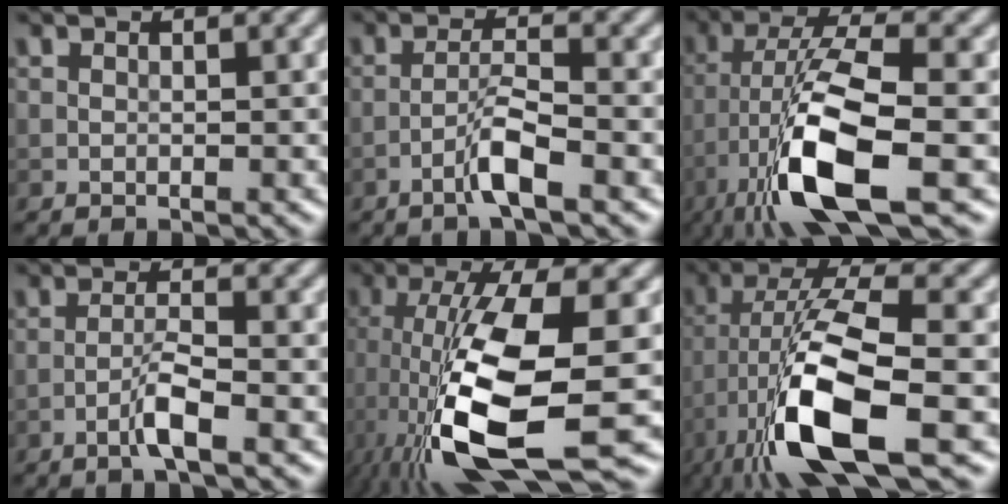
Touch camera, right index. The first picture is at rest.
{"total": 3.2, "force": [-1.8, 0.2, 2.6], "torque": [-0.050, 0.010, -0.041]}
{"total": 11.3, "force": [-5.3, 3.0, 9.6], "torque": [-0.187, 0.000, -0.101]}
{"total": 2.6, "force": [-1.5, 0.1, 2.2], "torque": [-0.043, 0.008, -0.034]}
{"total": 14.3, "force": [-3.8, 4.5, 13.0], "torque": [-0.257, -0.024, -0.061]}
{"total": 12.4, "force": [-5.4, 3.5, 10.6], "torque": [-0.214, -0.002, -0.099]}